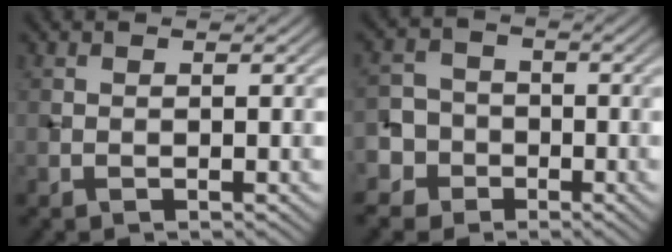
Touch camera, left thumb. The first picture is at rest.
{"total": 5.9, "force": [-2.4, 5.2, 1.2], "torque": [-0.032, 0.000, -0.071]}